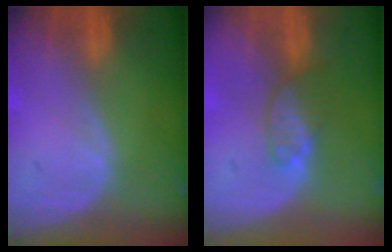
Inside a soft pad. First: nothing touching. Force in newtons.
{"total": 3.4, "press": 3.3, "slide": 0.6}